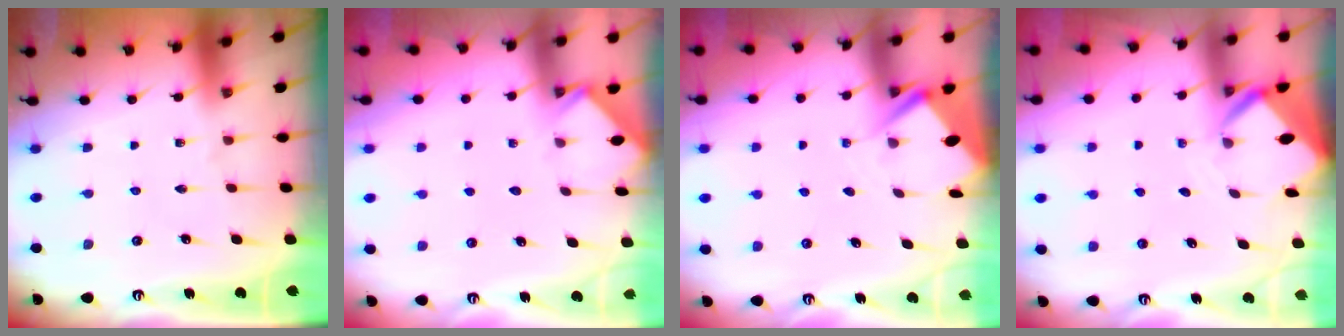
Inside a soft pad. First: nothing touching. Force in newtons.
{"total": 2.5, "press": 2.5, "slide": 0.4}
{"total": 2.8, "press": 2.8, "slide": 0.4}
{"total": 3.0, "press": 3.0, "slide": 0.1}